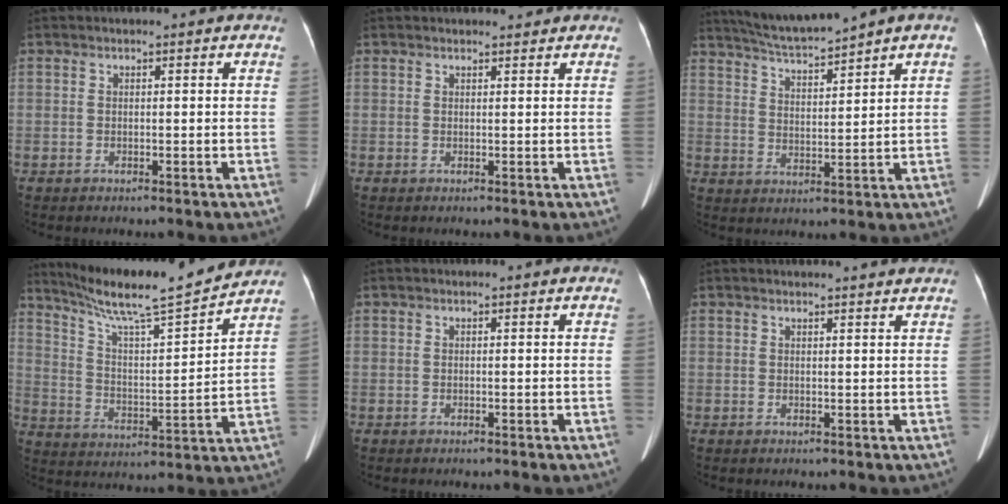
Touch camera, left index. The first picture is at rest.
{"total": 1.6, "force": [1.5, 0.4, 0.2], "torque": [-0.002, 0.005, 0.021]}
{"total": 7.4, "force": [6.7, -1.1, 3.0], "torque": [-0.055, 0.001, 0.125]}
{"total": 16.5, "force": [14.9, -0.6, 7.0], "torque": [-0.125, -0.007, 0.242]}
{"total": 0.0}
{"total": 3.6, "force": [3.5, -0.3, 0.9], "torque": [-0.011, 0.004, 0.035]}